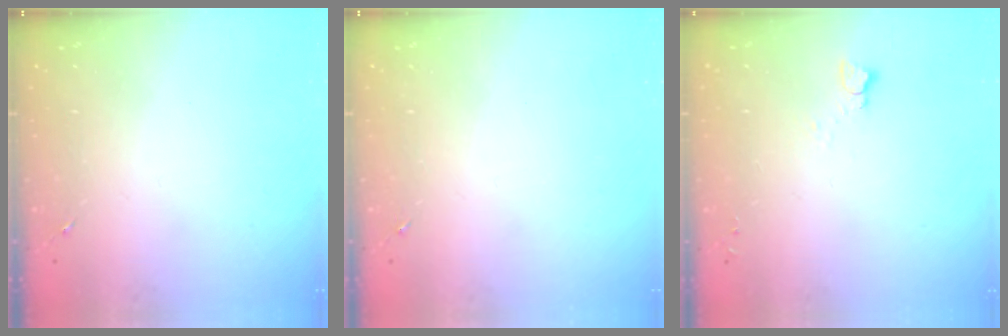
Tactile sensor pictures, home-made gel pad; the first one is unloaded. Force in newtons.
{"total": 0.0}
{"total": 2.5, "press": 2.5, "slide": 0.2}